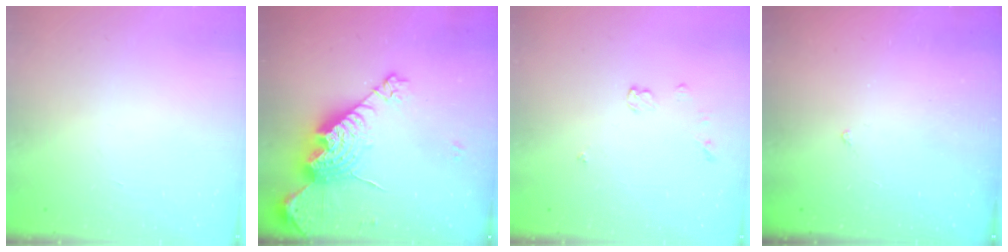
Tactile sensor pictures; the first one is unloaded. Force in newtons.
{"total": 17.5, "press": 17.4, "slide": 1.3}
{"total": 3.7, "press": 3.7, "slide": 0.4}
{"total": 2.0, "press": 1.9, "slide": 0.3}